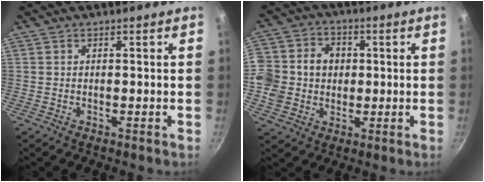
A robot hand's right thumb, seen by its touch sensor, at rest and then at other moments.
{"total": 16.3, "force": [0.3, 14.2, 8.1], "torque": [-0.159, 0.030, 0.014]}